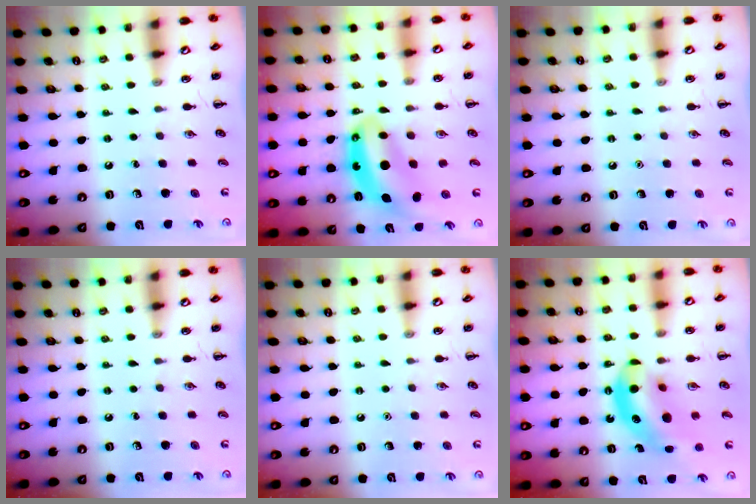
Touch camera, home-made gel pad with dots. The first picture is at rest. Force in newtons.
{"total": 8.9, "press": 8.6, "slide": 2.2}
{"total": 1.5, "press": 1.5, "slide": 0.1}
{"total": 0.0}
{"total": 1.6, "press": 1.6, "slide": 0.1}
{"total": 12.1, "press": 11.6, "slide": 3.2}